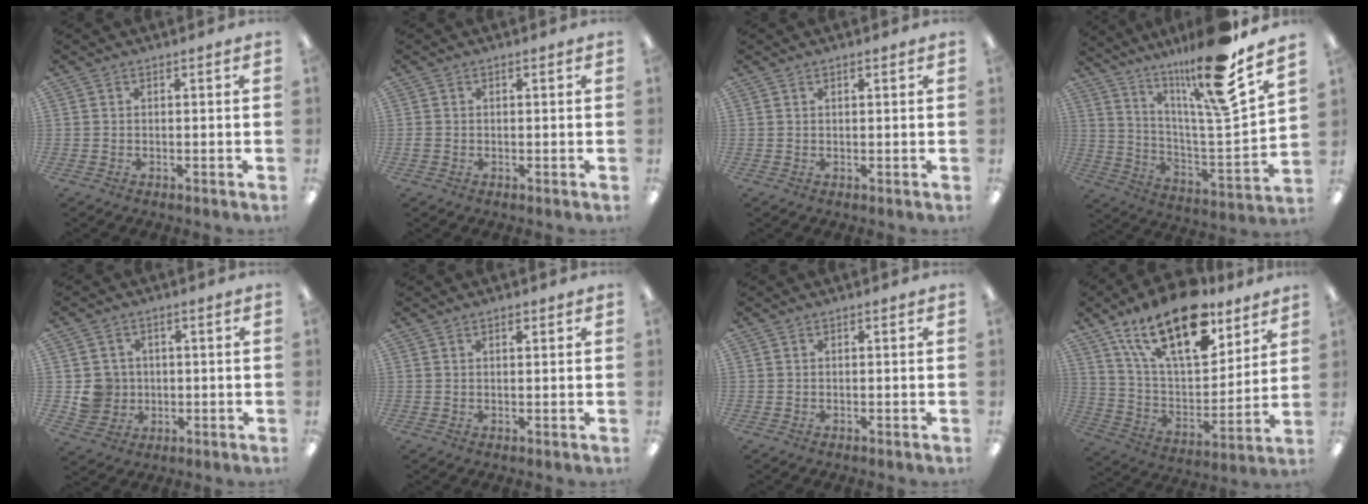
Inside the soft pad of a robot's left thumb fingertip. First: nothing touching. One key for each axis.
{"total": 0.9, "fx": -0.1, "fy": 0.7, "fz": 0.5, "tx": -0.009, "ty": 0.004, "tz": -0.004}
{"total": 0.7, "fx": 0.5, "fy": 0.2, "fz": 0.4, "tx": -0.009, "ty": 0.001, "tz": 0.009}
{"total": 19.7, "fx": 15.2, "fy": 1.0, "fz": 12.5, "tx": -0.218, "ty": -0.104, "tz": 0.234}
{"total": 6.5, "fx": 0.1, "fy": 6.4, "fz": 1.1, "tx": -0.013, "ty": 0.007, "tz": 0.008}
{"total": 1.2, "fx": 0.9, "fy": 0.5, "fz": 0.7, "tx": -0.007, "ty": -0.003, "tz": 0.014}
{"total": 0.0}
{"total": 23.0, "fx": 15.5, "fy": 9.9, "fz": 13.8, "tx": -0.249, "ty": -0.086, "tz": 0.269}